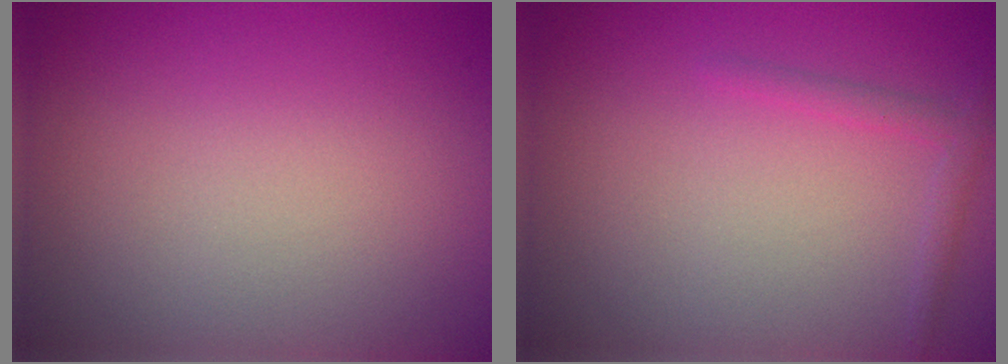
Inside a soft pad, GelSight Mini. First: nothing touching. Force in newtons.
{"total": 1.2, "press": 1.2, "slide": 0.1}